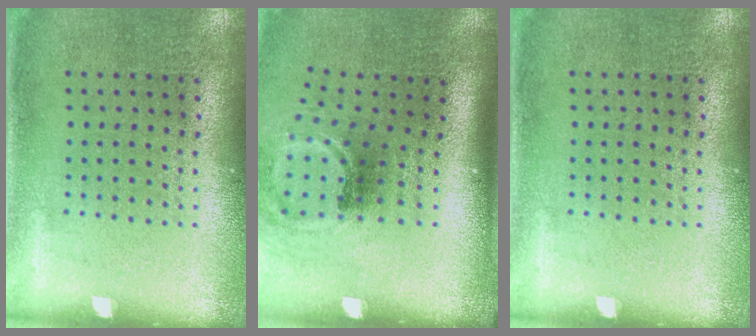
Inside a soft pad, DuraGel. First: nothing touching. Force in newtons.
{"total": 2.0, "press": 1.3, "slide": 1.5}
{"total": 0.0}